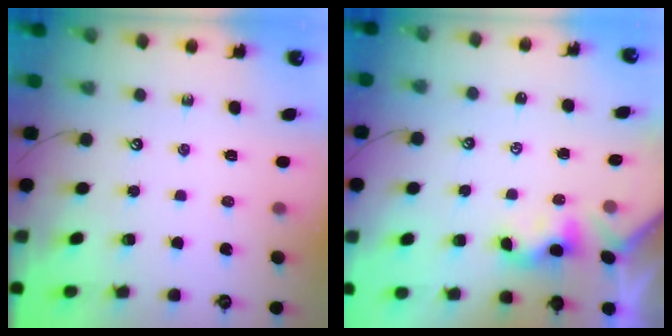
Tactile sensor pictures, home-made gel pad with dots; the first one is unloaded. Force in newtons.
{"total": 1.1, "press": 1.0, "slide": 0.3}